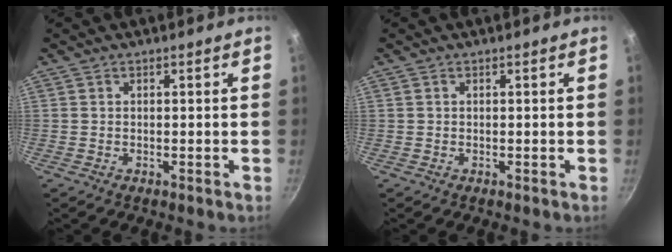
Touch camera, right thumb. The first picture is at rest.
{"total": 0.0}